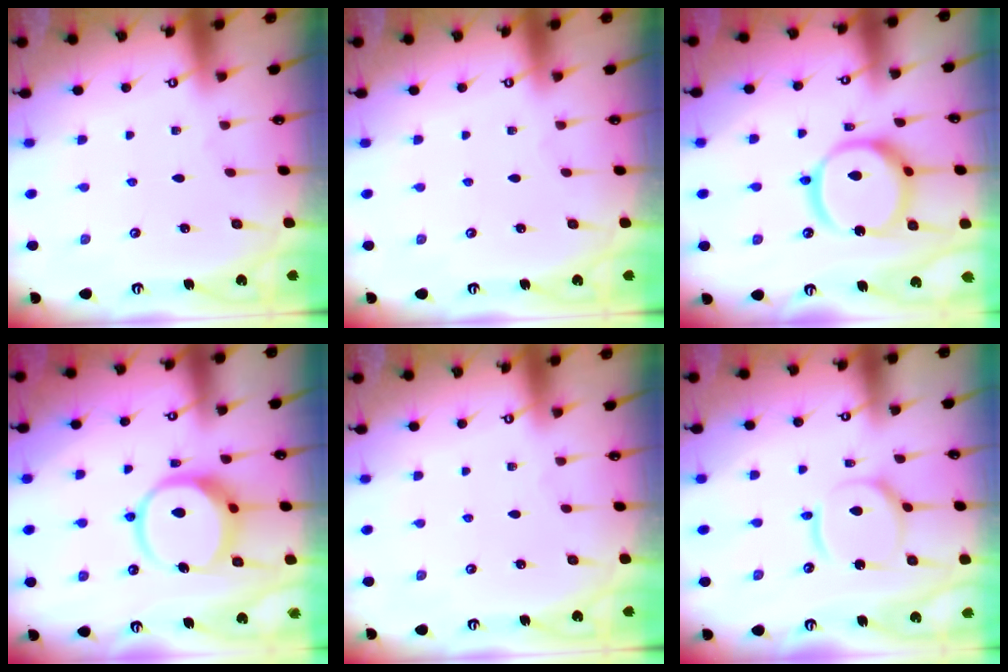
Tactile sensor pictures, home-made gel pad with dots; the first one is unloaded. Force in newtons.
{"total": 0.0}
{"total": 15.5, "press": 15.4, "slide": 2.2}
{"total": 11.6, "press": 11.4, "slide": 1.6}
{"total": 0.0}
{"total": 12.4, "press": 12.3, "slide": 1.5}